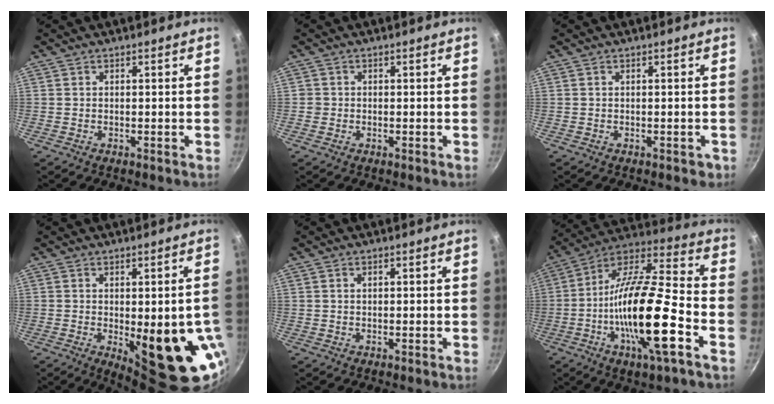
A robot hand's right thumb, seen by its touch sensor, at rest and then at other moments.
{"total": 1.1, "force": [-0.2, 1.1, 0.2], "torque": [-0.001, 0.003, -0.004]}
{"total": 1.2, "force": [-0.2, 0.8, 0.9], "torque": [-0.004, 0.003, 0.000]}
{"total": 17.9, "force": [-3.4, 6.6, 16.2], "torque": [-0.176, -0.018, -0.027]}
{"total": 1.0, "force": [0.3, 0.6, 0.7], "torque": [-0.009, 0.004, 0.005]}
{"total": 22.6, "force": [-6.8, 5.7, 20.8], "torque": [-0.363, 0.027, -0.137]}